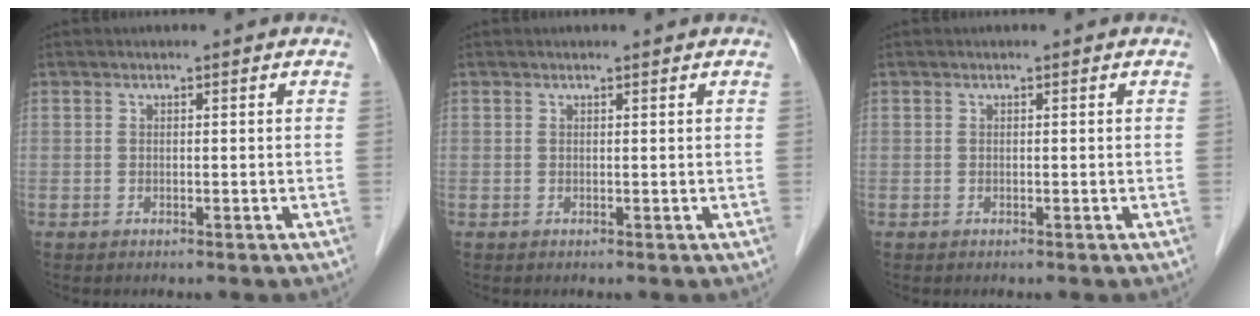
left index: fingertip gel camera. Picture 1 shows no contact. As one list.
[{"total": 0.0}, {"total": 0.0}]